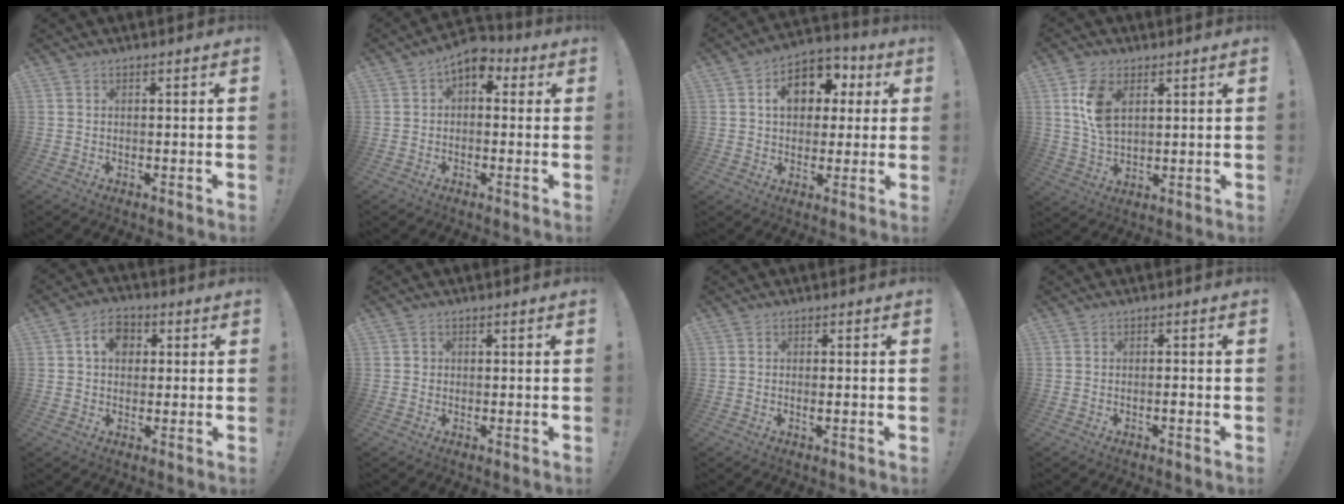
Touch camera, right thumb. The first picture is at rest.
{"total": 5.5, "force": [1.8, 3.5, 3.9], "torque": [-0.054, -0.005, 0.034]}
{"total": 12.7, "force": [3.7, 9.4, 7.7], "torque": [-0.107, -0.006, 0.069]}
{"total": 9.5, "force": [3.7, 5.9, 6.4], "torque": [-0.128, -0.006, 0.069]}
{"total": 7.4, "force": [2.0, 5.6, 4.5], "torque": [-0.071, 0.008, 0.035]}
{"total": 1.4, "force": [-0.1, 1.3, 0.4], "torque": [-0.005, 0.003, -0.003]}
{"total": 1.0, "force": [-0.1, -0.1, 1.0], "torque": [-0.009, -0.006, -0.003]}
{"total": 1.0, "force": [-0.7, 0.0, 0.7], "torque": [-0.010, -0.001, -0.011]}